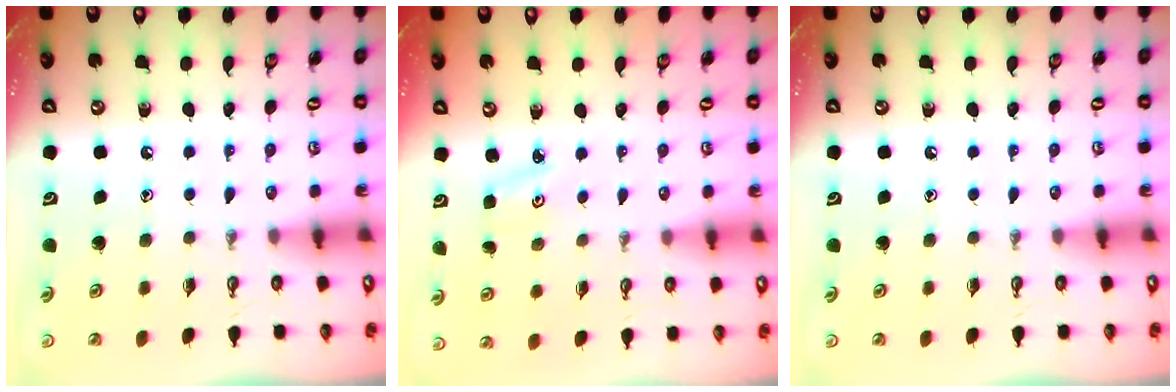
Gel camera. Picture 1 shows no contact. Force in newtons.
{"total": 2.6, "press": 2.6, "slide": 0.4}
{"total": 0.0}